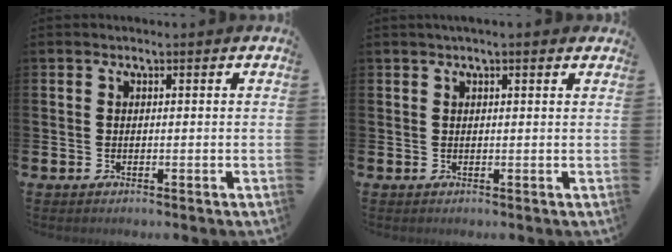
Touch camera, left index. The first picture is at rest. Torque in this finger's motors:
{"motor_torque": [0.33, -0.41, 0.87, 0.19]}